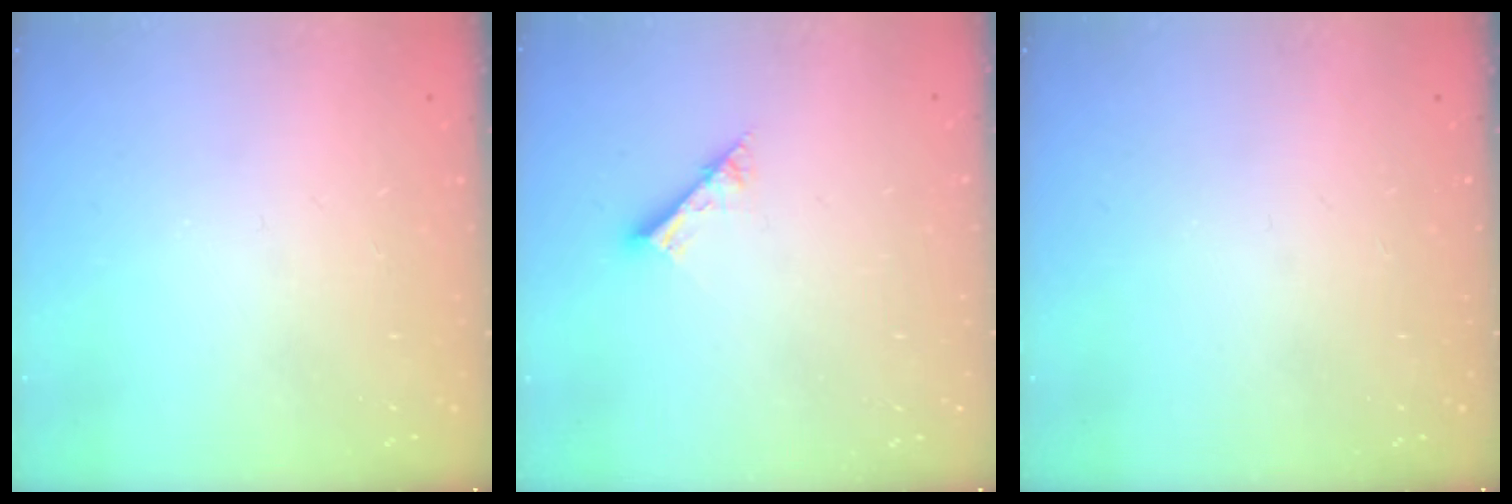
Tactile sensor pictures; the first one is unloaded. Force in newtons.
{"total": 3.1, "press": 3.1, "slide": 0.3}
{"total": 0.0}